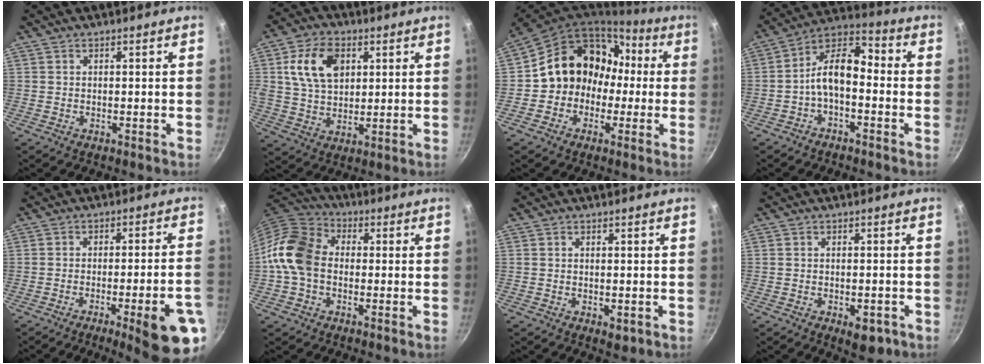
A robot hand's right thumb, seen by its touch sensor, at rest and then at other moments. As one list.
[{"total": 12.1, "force": [3.7, 8.1, 8.1], "torque": [-0.129, -0.005, 0.065]}, {"total": 16.1, "force": [-0.1, 13.7, 8.5], "torque": [-0.089, 0.063, -0.007]}, {"total": 10.0, "force": [-2.4, 5.5, 8.0], "torque": [-0.129, 0.056, -0.057]}, {"total": 15.1, "force": [-6.7, 2.7, 13.2], "torque": [-0.154, 0.033, -0.083]}, {"total": 11.8, "force": [-0.8, 9.1, 7.5], "torque": [-0.115, 0.027, -0.037]}, {"total": 2.0, "force": [-0.4, 1.0, 1.7], "torque": [-0.024, -0.008, -0.005]}, {"total": 5.3, "force": [-2.5, 2.6, 3.8], "torque": [-0.033, 0.014, -0.026]}]